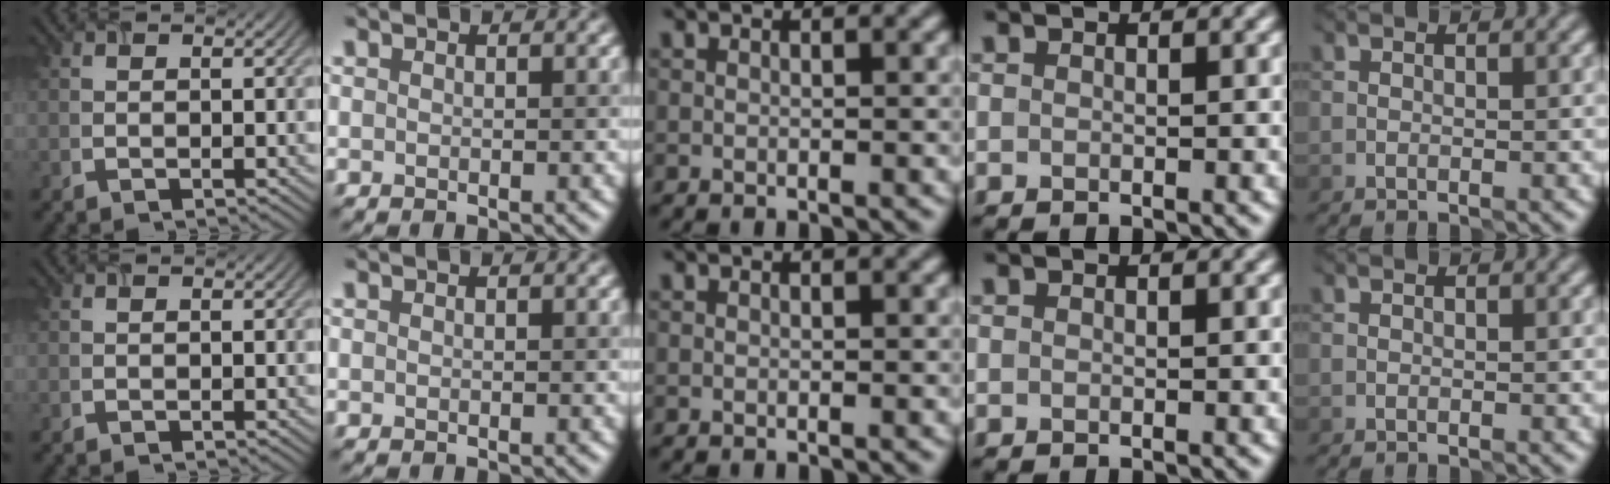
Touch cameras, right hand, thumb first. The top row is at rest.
{}